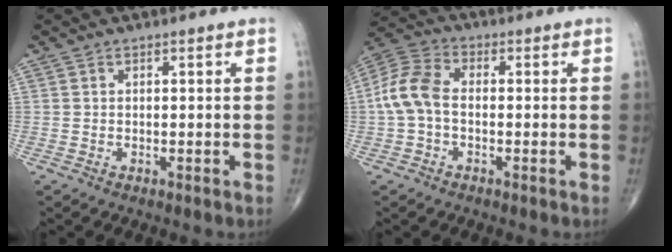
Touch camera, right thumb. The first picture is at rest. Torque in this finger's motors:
{"motor_torque": [-0.13, 0.48, 0.86, -0.05, 0.29]}